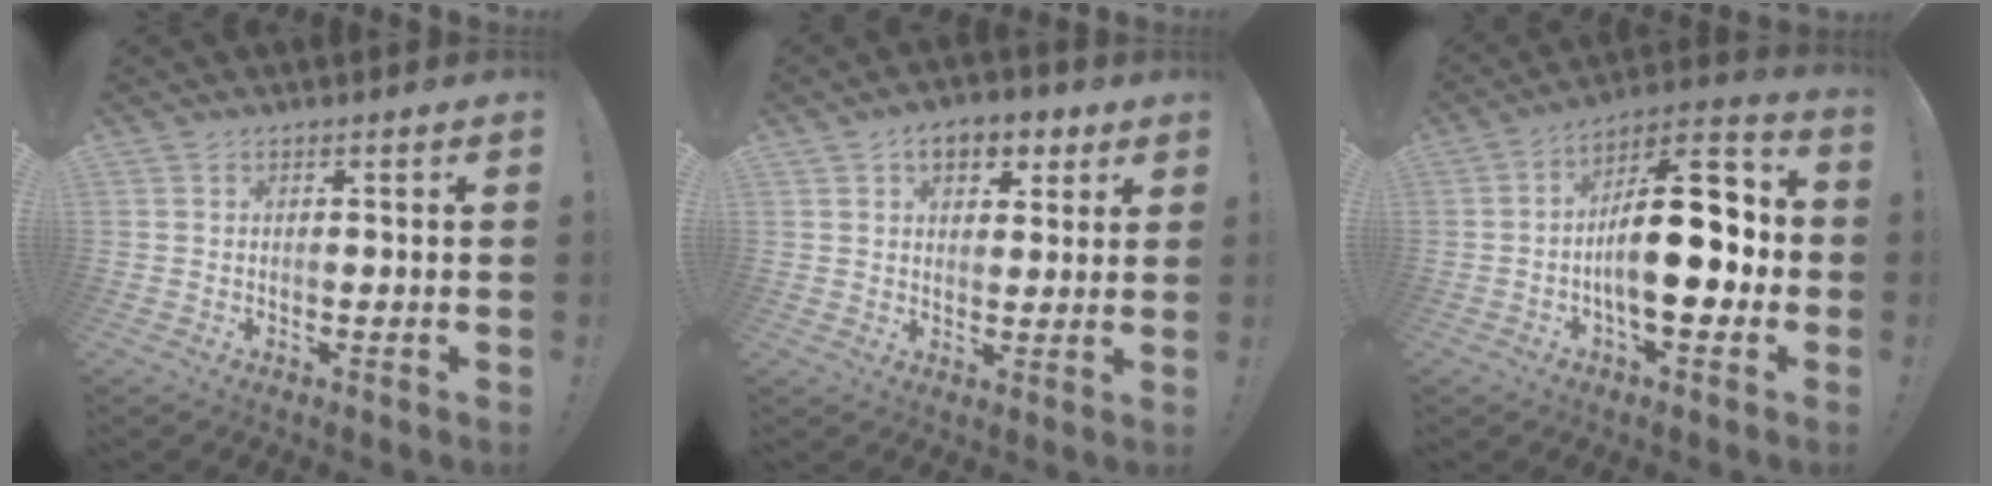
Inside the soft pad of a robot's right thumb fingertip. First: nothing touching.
{"total": 8.3, "force": [4.1, 5.6, 4.6], "torque": [-0.063, -0.008, 0.074]}
{"total": 21.1, "force": [-2.3, 9.2, 18.9], "torque": [-0.294, 0.010, -0.038]}